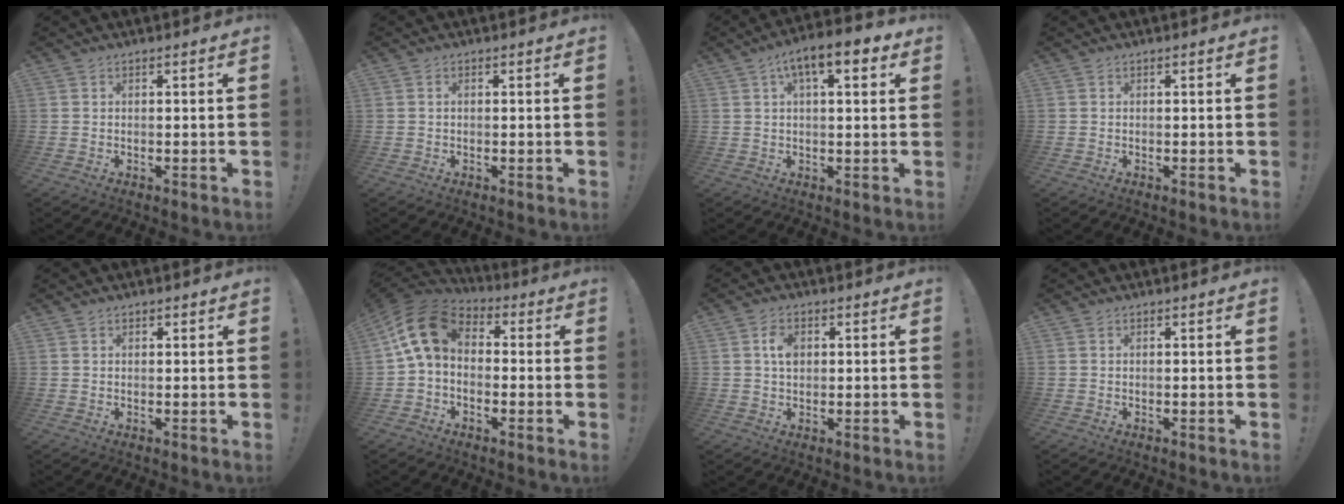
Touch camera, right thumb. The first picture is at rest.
{"total": 0.5, "force": [0.0, 0.4, 0.4], "torque": [-0.013, 0.005, 0.000]}
{"total": 9.5, "force": [4.2, 3.4, 7.8], "torque": [-0.113, -0.011, 0.068]}
{"total": 0.0}
{"total": 0.7, "force": [0.5, 0.4, 0.2], "torque": [-0.003, 0.000, 0.008]}
{"total": 14.5, "force": [2.9, 9.3, 10.8], "torque": [-0.206, 0.012, 0.056]}
{"total": 4.8, "force": [0.8, 3.4, 3.2], "torque": [-0.045, 0.002, 0.011]}
{"total": 0.0}